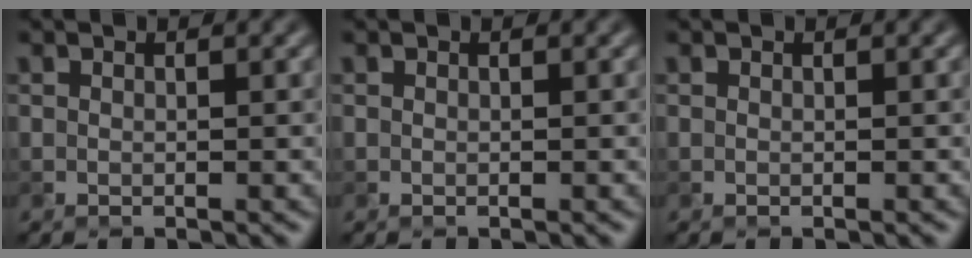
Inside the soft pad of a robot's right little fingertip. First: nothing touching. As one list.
[{"total": 0.0}, {"total": 0.0}]